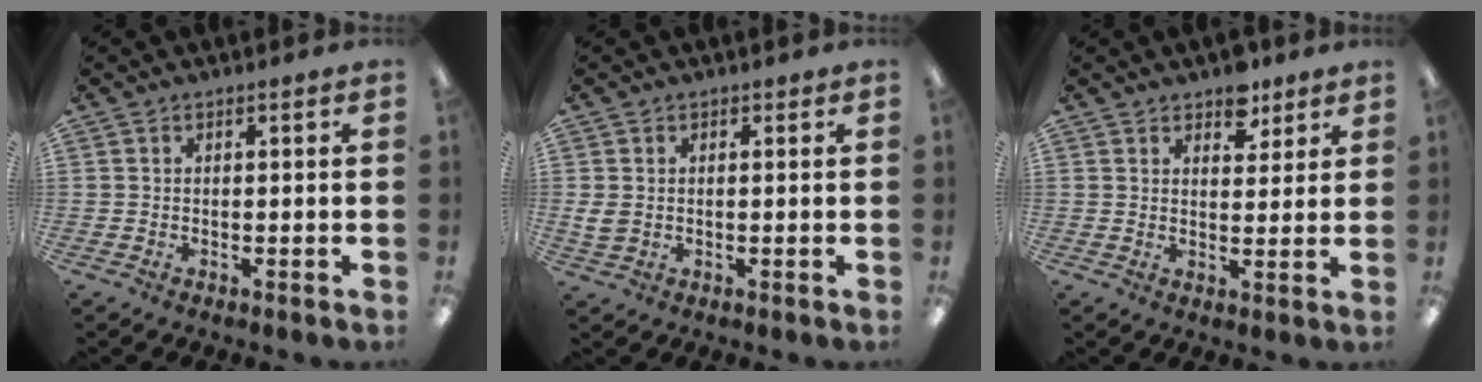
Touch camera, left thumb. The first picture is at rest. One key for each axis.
{"total": 3.4, "fx": 0.6, "fy": 2.9, "fz": 1.7, "tx": -0.024, "ty": 0.003, "tz": 0.010}
{"total": 5.8, "fx": 4.5, "fy": 3.2, "fz": 1.9, "tx": -0.010, "ty": -0.023, "tz": 0.077}